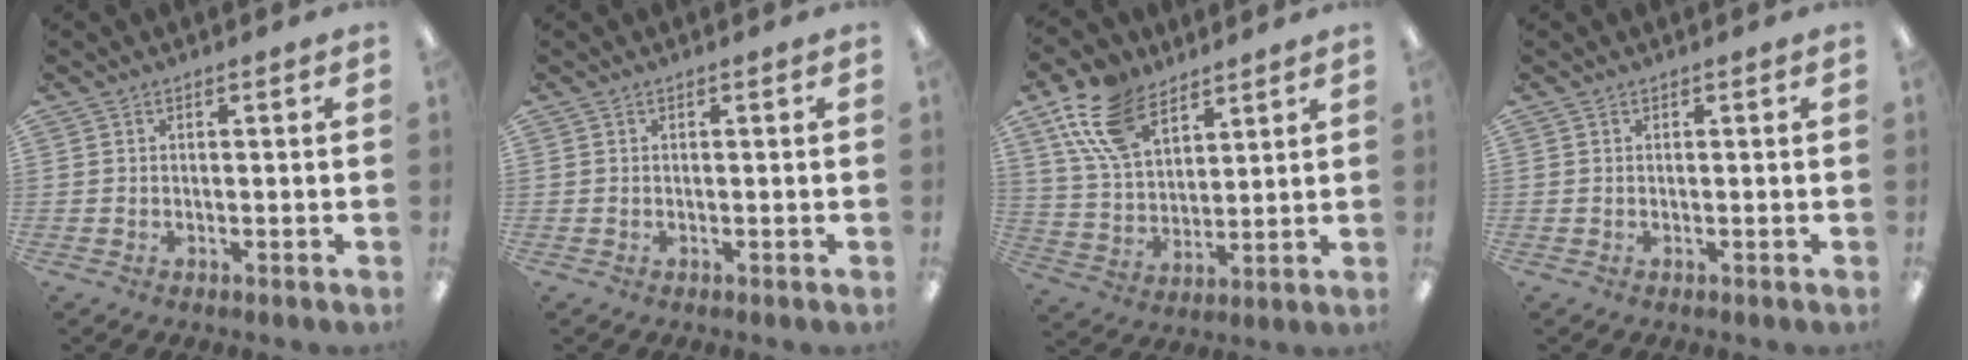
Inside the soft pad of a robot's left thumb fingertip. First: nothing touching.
{"total": 0.0}
{"total": 15.7, "force": [9.6, 8.8, 8.7], "torque": [-0.190, -0.022, 0.185]}
{"total": 0.0}